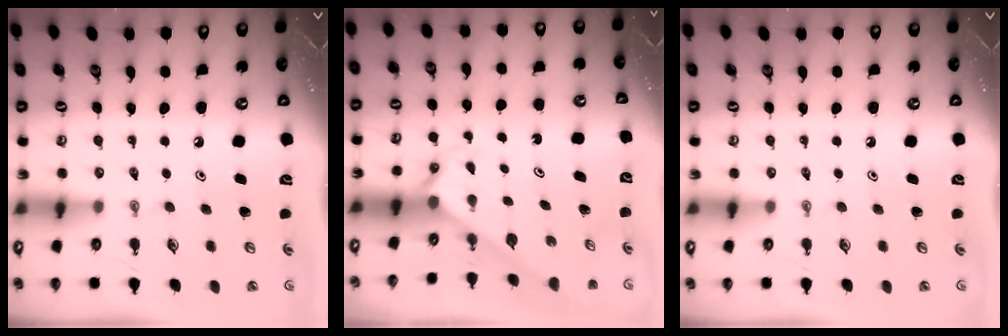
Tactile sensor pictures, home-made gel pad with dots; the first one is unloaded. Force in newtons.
{"total": 2.0, "press": 2.0, "slide": 0.1}
{"total": 0.0}